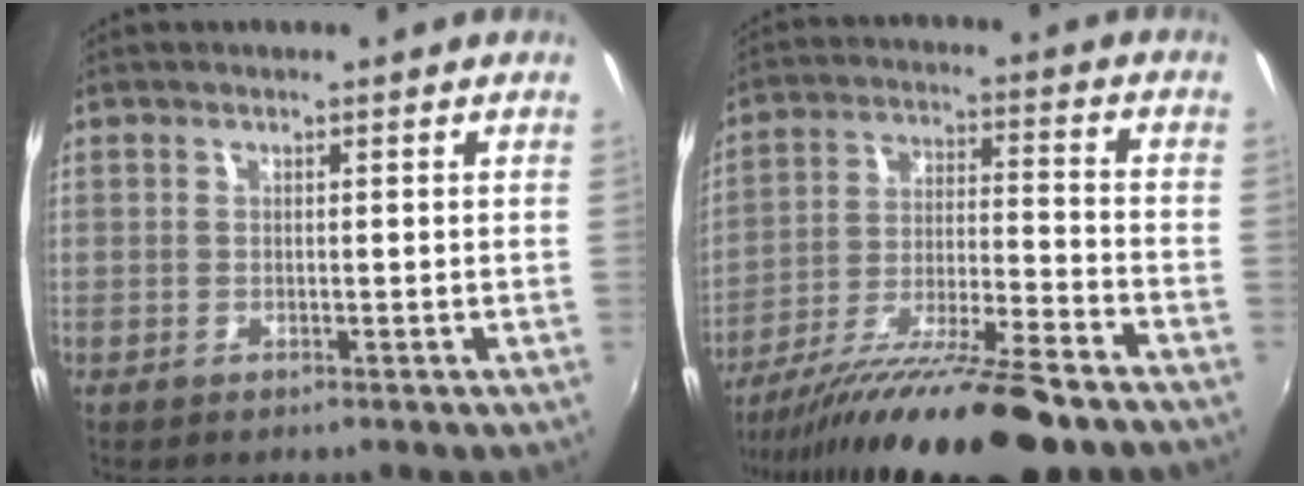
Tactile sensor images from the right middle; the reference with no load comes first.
{"total": 20.2, "force": [-15.8, 1.7, 12.5], "torque": [-0.229, -0.043, -0.262]}